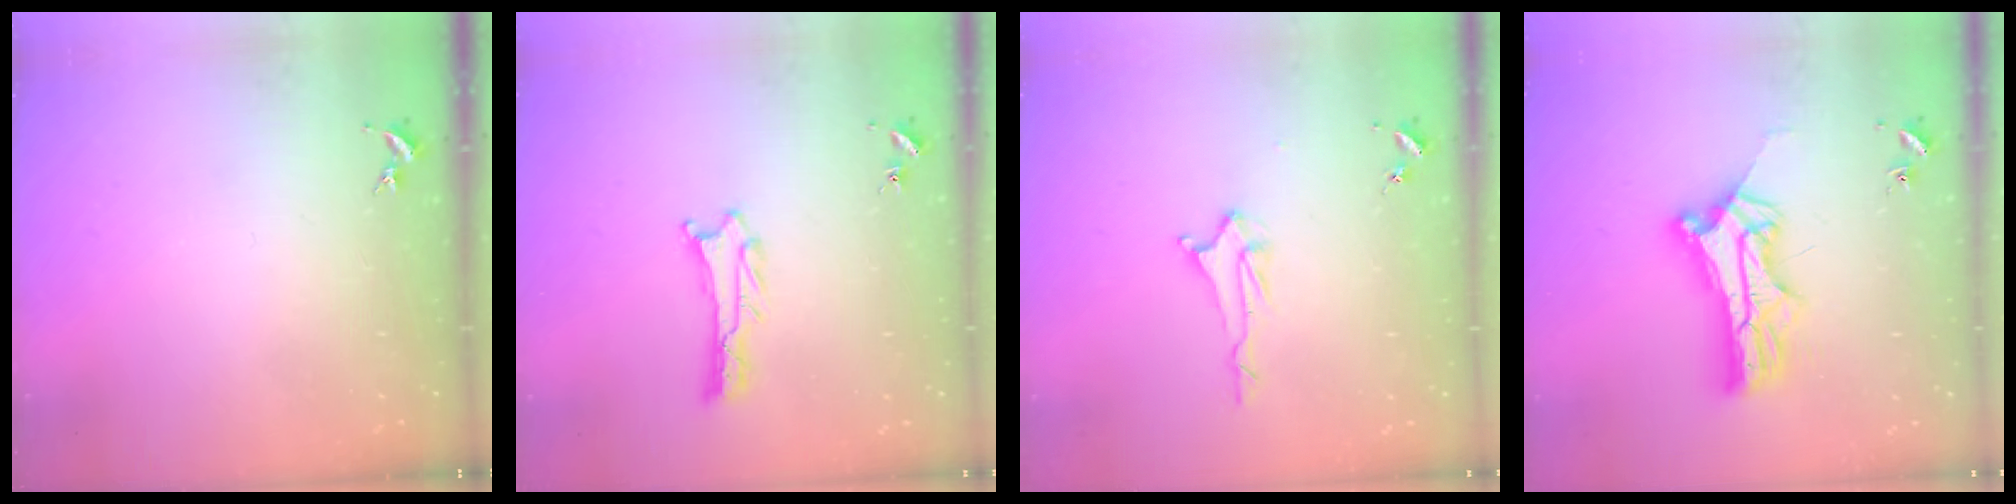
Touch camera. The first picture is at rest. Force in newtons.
{"total": 1.0, "press": 1.0, "slide": 0.1}
{"total": 2.0, "press": 2.0, "slide": 0.4}
{"total": 10.9, "press": 10.9, "slide": 0.8}